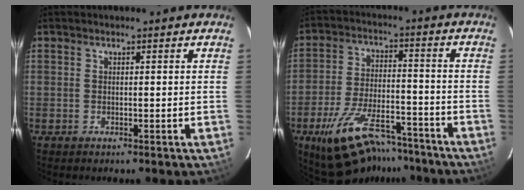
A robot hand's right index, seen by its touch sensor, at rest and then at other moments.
{"total": 16.9, "force": [-12.2, 7.4, 9.1], "torque": [-0.181, -0.009, -0.188]}